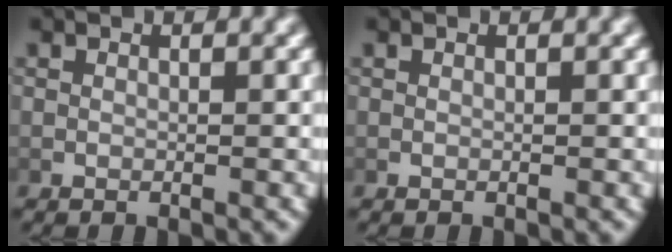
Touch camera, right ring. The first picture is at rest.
{"total": 0.0}